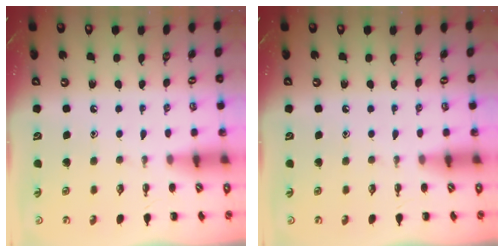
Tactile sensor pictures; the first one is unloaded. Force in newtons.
{"total": 0.0}